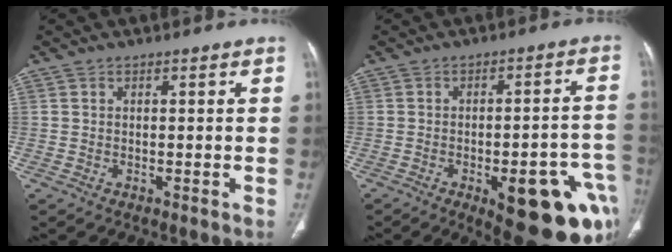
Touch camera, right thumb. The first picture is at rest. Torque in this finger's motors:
{"motor_torque": [2.38, 2.63, 1.37, -1.40, 0.32]}